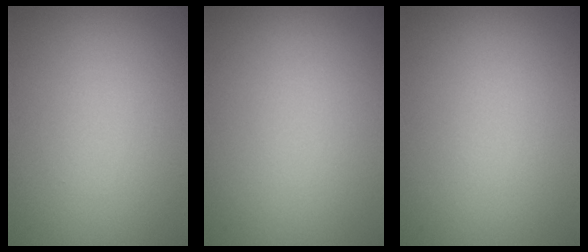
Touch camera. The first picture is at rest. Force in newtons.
{"total": 0.0}
{"total": 0.0}